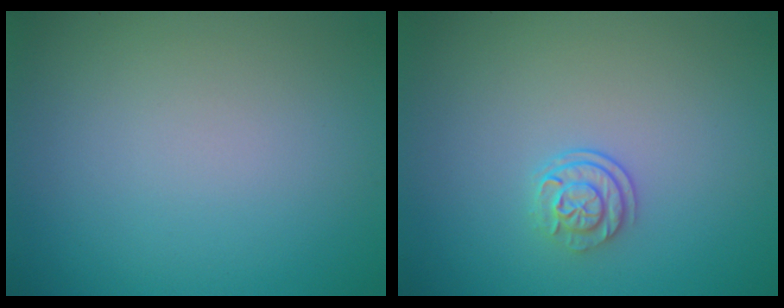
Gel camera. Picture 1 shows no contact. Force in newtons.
{"total": 2.2, "press": 1.7, "slide": 1.4}